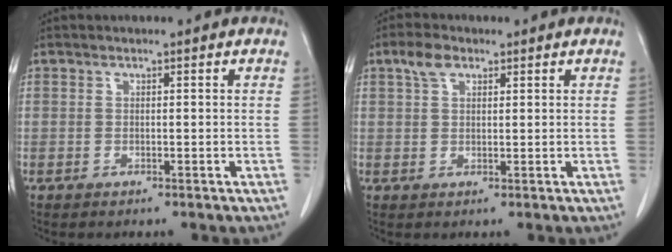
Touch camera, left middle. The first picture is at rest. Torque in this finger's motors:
{"motor_torque": [0.77, -0.52, -0.08, 0.00]}